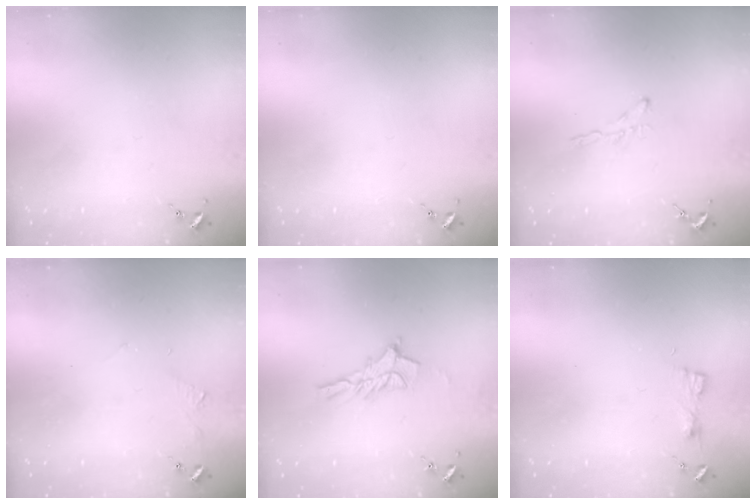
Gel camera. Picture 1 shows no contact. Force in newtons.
{"total": 0.0}
{"total": 3.4, "press": 3.4, "slide": 0.4}
{"total": 3.9, "press": 3.8, "slide": 0.5}
{"total": 10.7, "press": 10.7, "slide": 0.9}
{"total": 2.9, "press": 2.8, "slide": 0.3}